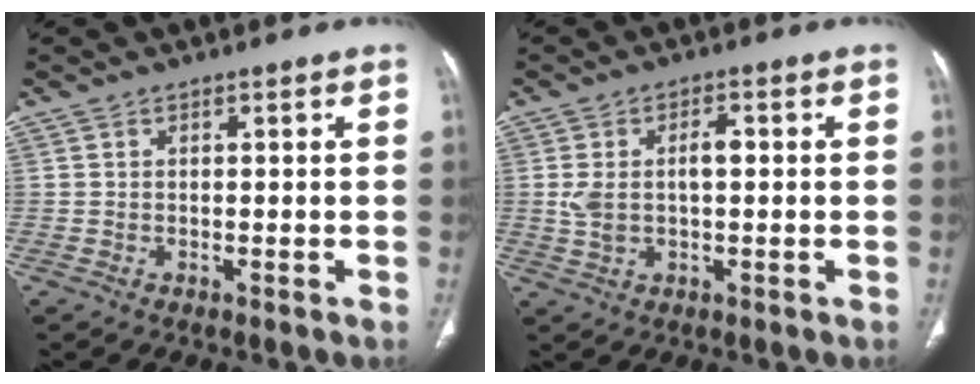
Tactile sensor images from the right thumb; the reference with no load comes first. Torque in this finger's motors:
{"motor_torque": [1.05, 1.05, 0.97, -0.22, 0.08]}